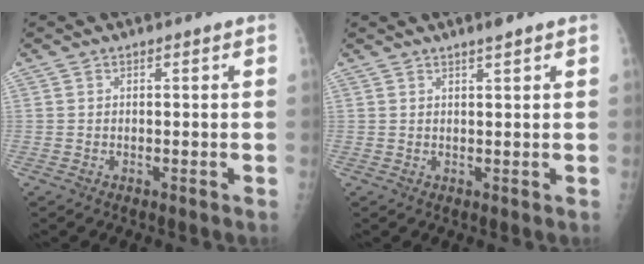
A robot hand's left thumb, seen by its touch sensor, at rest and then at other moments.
{"total": 1.9, "force": [1.4, 0.0, 1.2], "torque": [-0.019, -0.006, 0.024]}